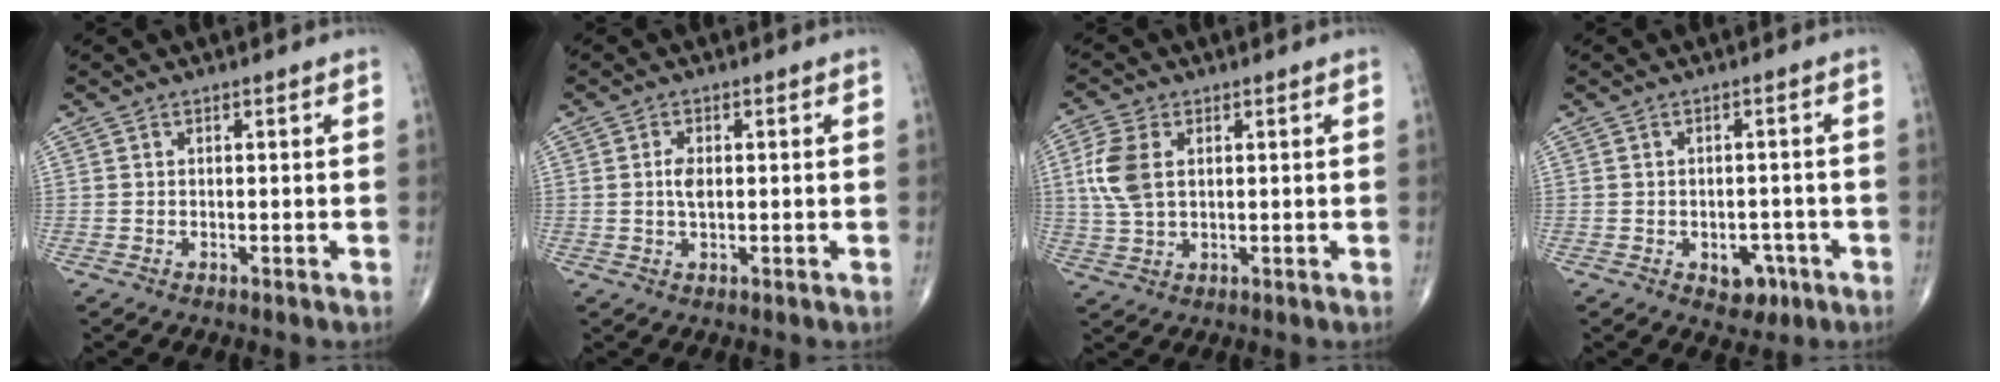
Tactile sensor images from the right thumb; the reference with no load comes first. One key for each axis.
{"total": 2.7, "fx": 0.2, "fy": 1.3, "fz": 2.3, "tx": -0.043, "ty": 0.000, "tz": 0.002}
{"total": 7.6, "fx": 1.5, "fy": 4.6, "fz": 5.9, "tx": -0.138, "ty": 0.004, "tz": 0.033}
{"total": 4.7, "fx": -2.0, "fy": 3.3, "fz": 2.6, "tx": -0.008, "ty": 0.015, "tz": -0.020}